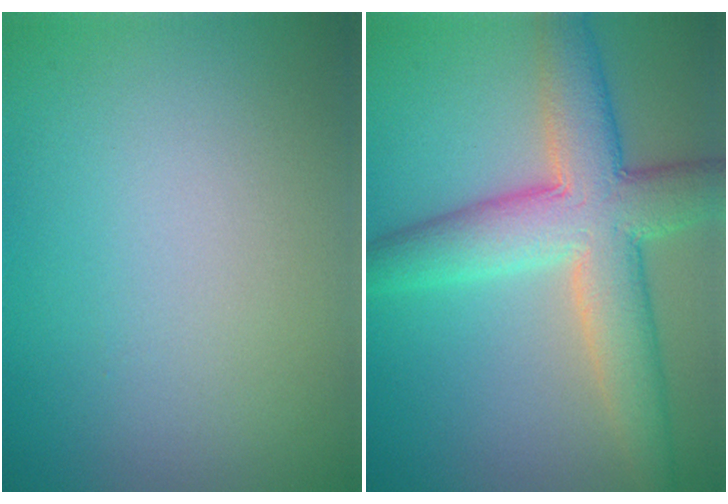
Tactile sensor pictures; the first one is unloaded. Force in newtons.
{"total": 7.9, "press": 7.9, "slide": 0.6}